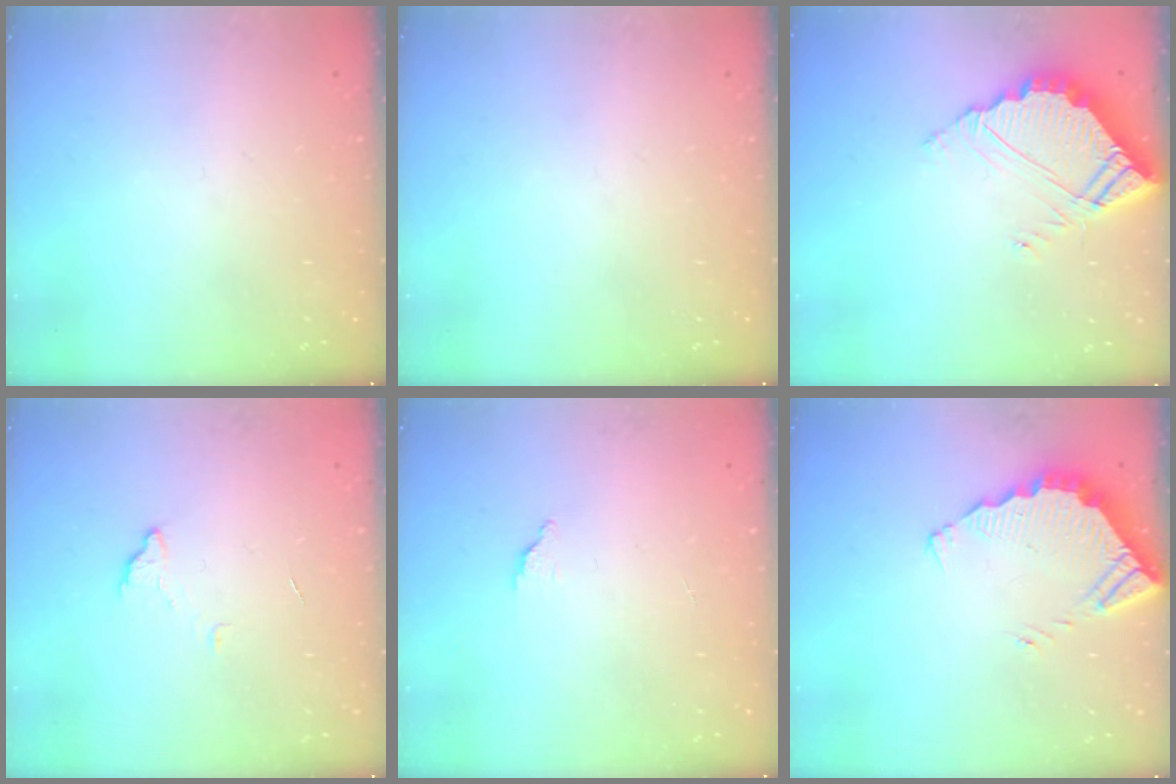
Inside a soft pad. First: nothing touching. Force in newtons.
{"total": 0.0}
{"total": 7.9, "press": 7.8, "slide": 0.4}
{"total": 3.5, "press": 3.5, "slide": 0.3}
{"total": 1.5, "press": 1.5, "slide": 0.1}
{"total": 3.9, "press": 3.9, "slide": 0.2}